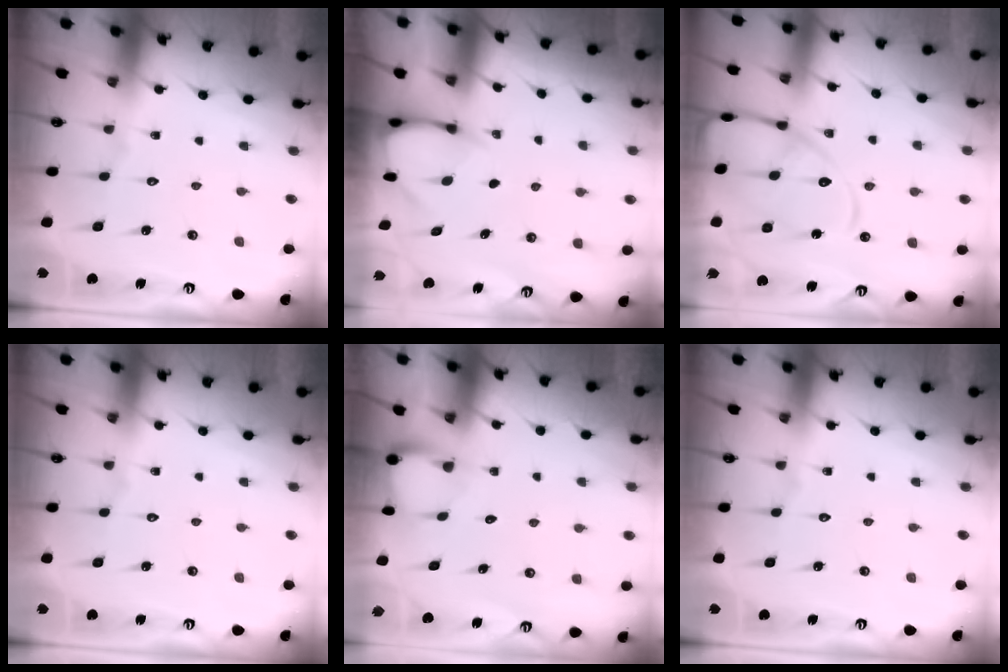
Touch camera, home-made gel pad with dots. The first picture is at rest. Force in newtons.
{"total": 3.5, "press": 3.5, "slide": 0.3}
{"total": 13.5, "press": 13.5, "slide": 0.8}
{"total": 0.0}
{"total": 3.6, "press": 3.6, "slide": 0.3}
{"total": 0.0}